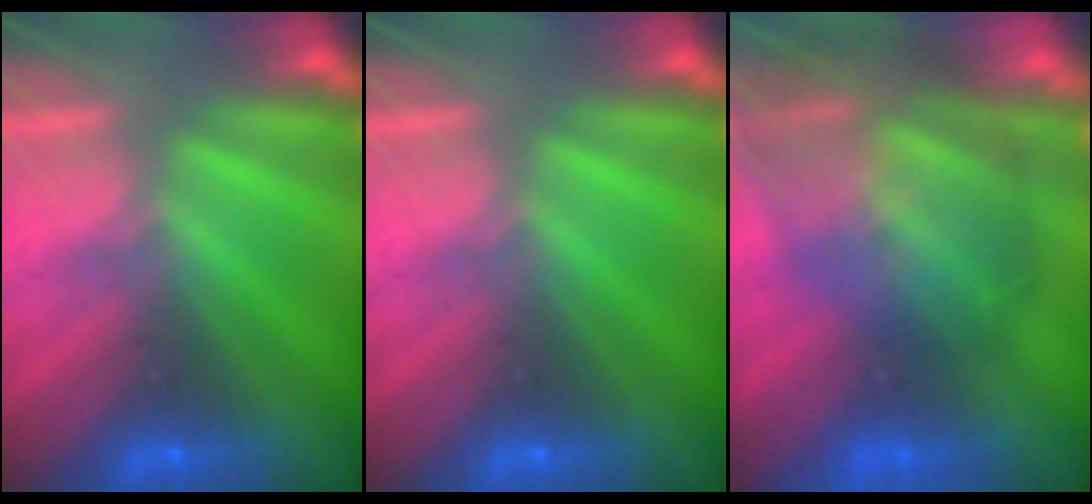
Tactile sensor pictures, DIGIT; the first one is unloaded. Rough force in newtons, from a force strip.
{"total": 0.0}
{"total": 10.6}